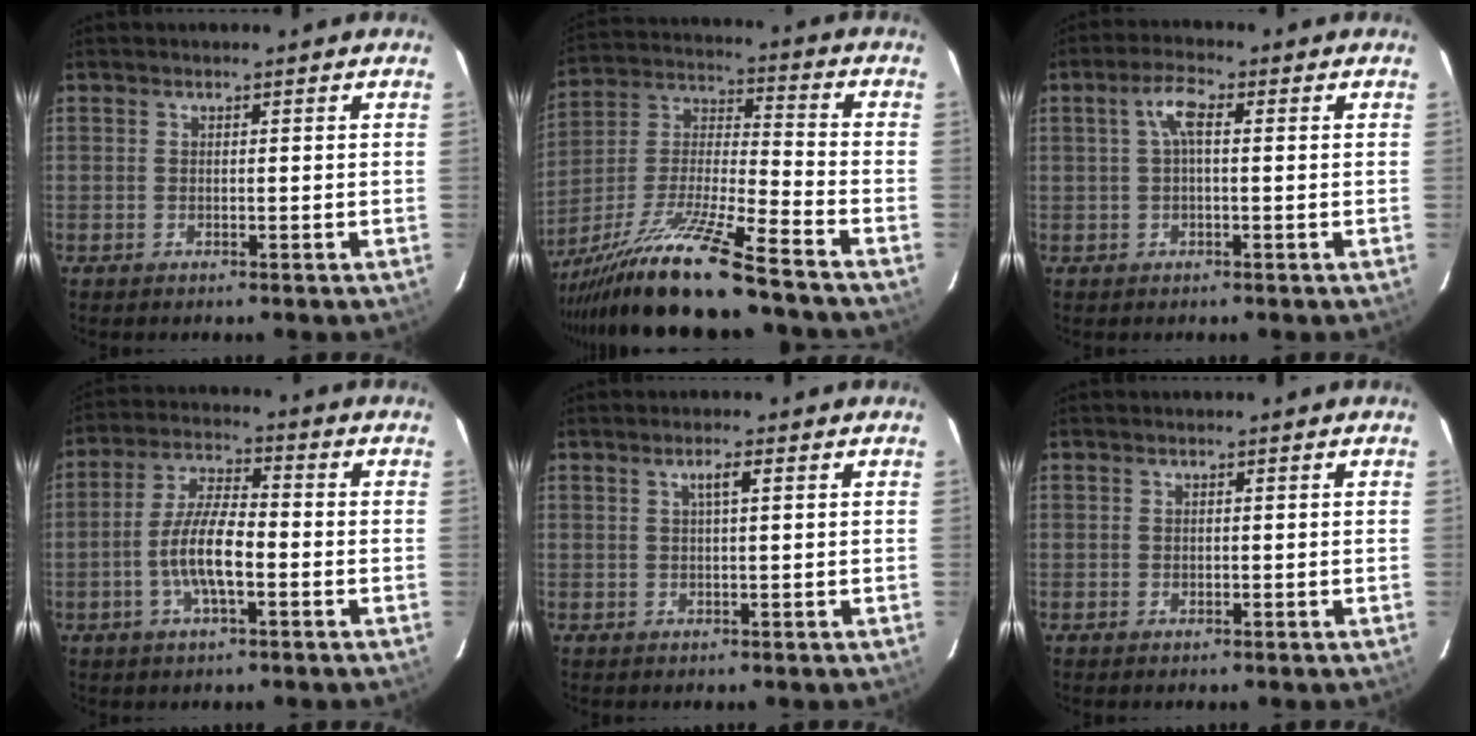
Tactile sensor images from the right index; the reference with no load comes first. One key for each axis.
{"total": 19.9, "fx": -15.7, "fy": 0.4, "fz": 12.3, "tx": -0.235, "ty": -0.020, "tz": -0.286}
{"total": 4.0, "fx": 0.6, "fy": 1.3, "fz": 3.8, "tx": -0.074, "ty": 0.012, "tz": 0.012}
{"total": 9.2, "fx": -2.7, "fy": 2.8, "fz": 8.4, "tx": -0.168, "ty": 0.004, "tz": -0.051}
{"total": 2.0, "fx": 0.7, "fy": 0.1, "fz": 1.9, "tx": -0.034, "ty": 0.004, "tz": 0.014}
{"total": 0.6, "fx": 0.0, "fy": 0.6, "fz": 0.1, "tx": 0.003, "ty": 0.000, "tz": 0.002}